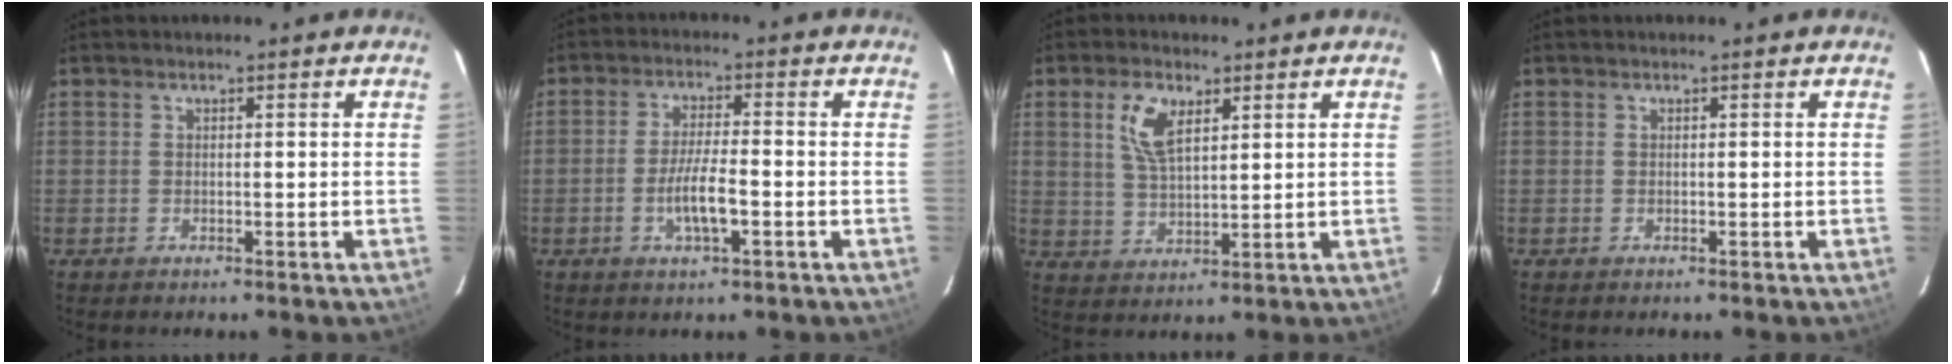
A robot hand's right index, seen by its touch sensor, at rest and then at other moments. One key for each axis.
{"total": 6.2, "fx": -2.1, "fy": 1.0, "fz": 5.7, "tx": -0.112, "ty": -0.004, "tz": -0.039}
{"total": 6.8, "fx": 3.1, "fy": 3.3, "fz": 5.2, "tx": -0.103, "ty": 0.007, "tz": 0.063}
{"total": 0.0}